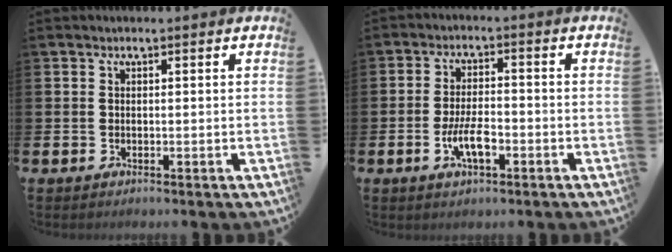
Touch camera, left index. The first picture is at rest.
{"total": 5.0, "force": [-1.7, 1.9, 4.3], "torque": [-0.079, -0.001, -0.035]}